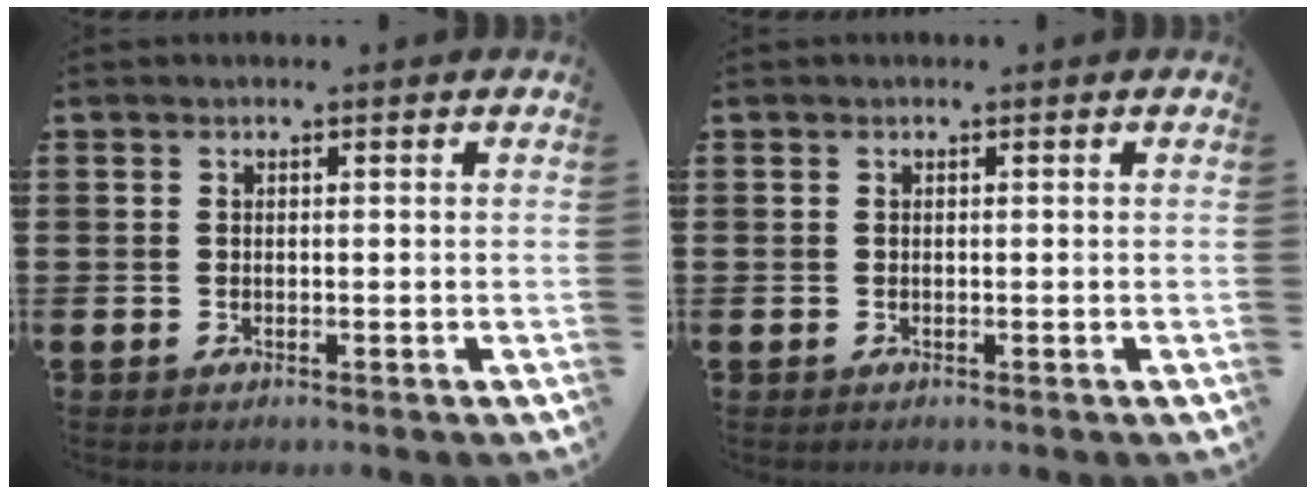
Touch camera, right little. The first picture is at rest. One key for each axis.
{"total": 0.0}